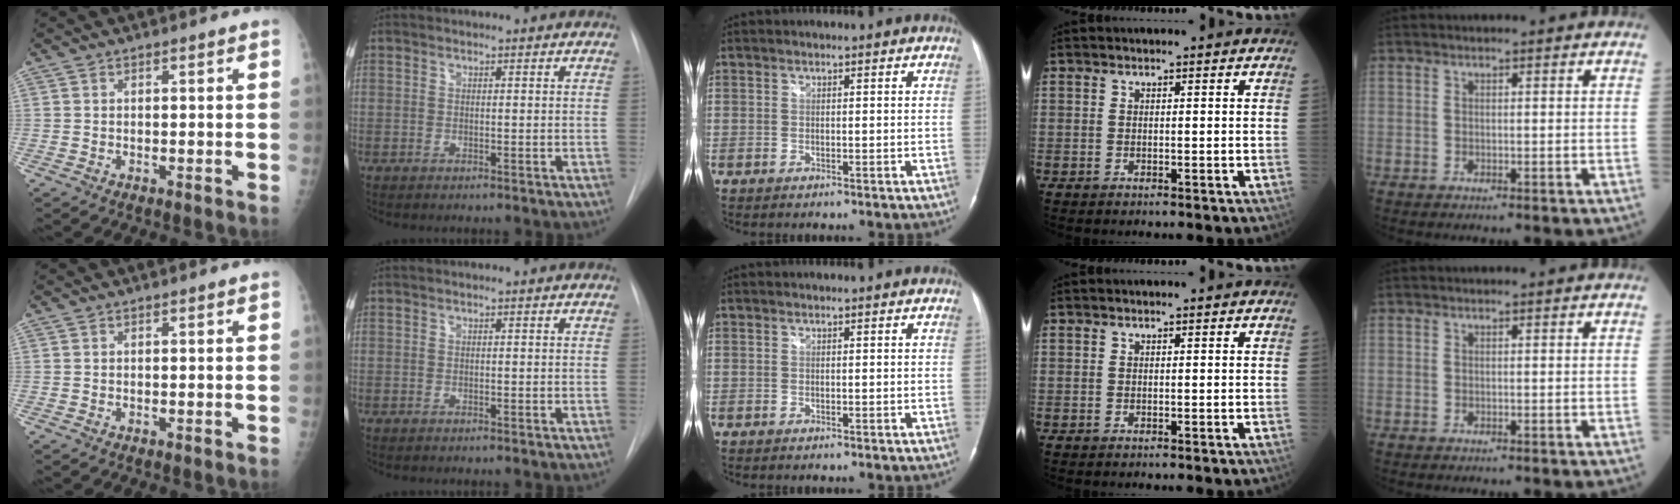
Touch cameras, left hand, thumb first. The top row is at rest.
{}